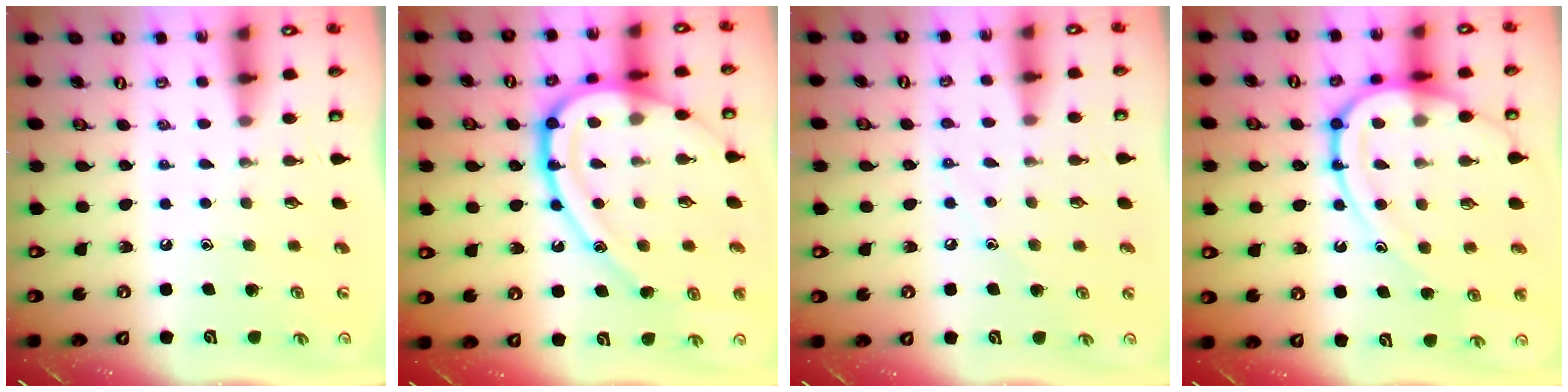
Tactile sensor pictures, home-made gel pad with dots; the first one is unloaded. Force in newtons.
{"total": 21.7, "press": 21.6, "slide": 1.7}
{"total": 4.6, "press": 4.6, "slide": 0.5}
{"total": 15.2, "press": 15.2, "slide": 1.0}